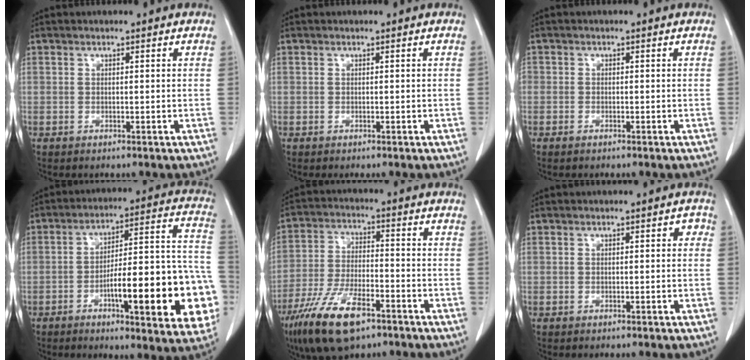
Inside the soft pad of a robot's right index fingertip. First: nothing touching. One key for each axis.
{"total": 0.0}
{"total": 1.3, "fx": -0.8, "fy": 0.8, "fz": 0.6, "tx": -0.011, "ty": 0.001, "tz": -0.015}
{"total": 23.1, "fx": -7.1, "fy": 4.6, "fz": 21.5, "tx": -0.224, "ty": 0.026, "tz": -0.088}
{"total": 13.0, "fx": -8.0, "fy": 4.1, "fz": 9.4, "tx": -0.189, "ty": -0.018, "tz": -0.144}
{"total": 1.7, "fx": 0.1, "fy": 0.9, "fz": 1.5, "tx": -0.012, "ty": 0.013, "tz": -0.004}